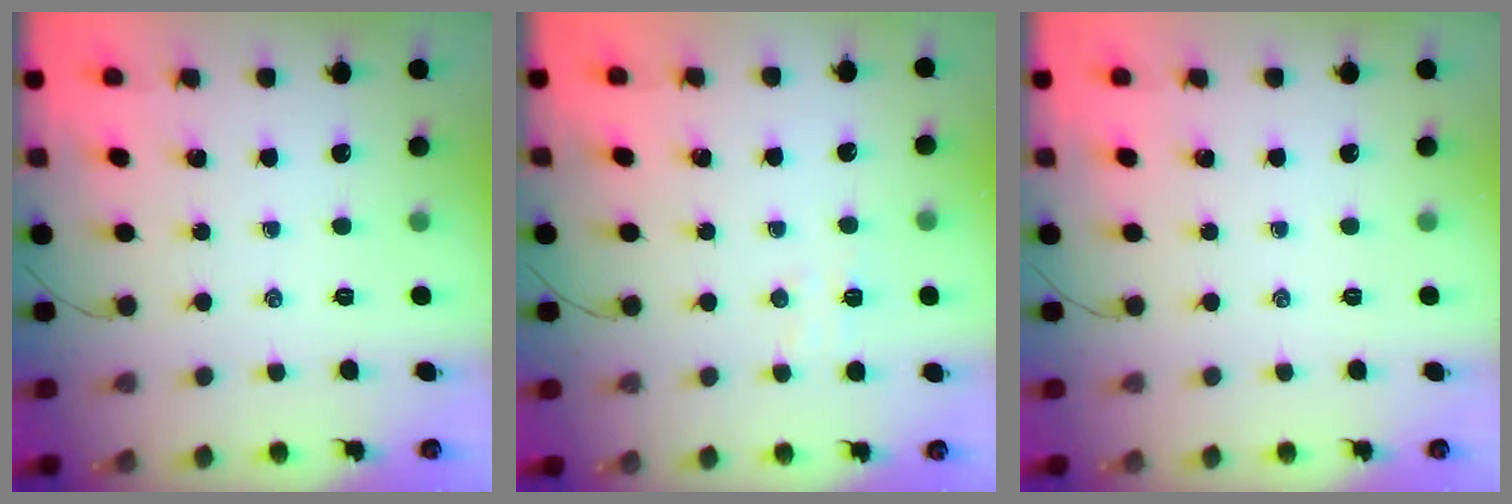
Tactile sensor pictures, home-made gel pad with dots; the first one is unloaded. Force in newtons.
{"total": 3.6, "press": 3.5, "slide": 0.9}
{"total": 0.0}